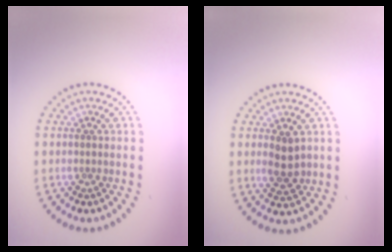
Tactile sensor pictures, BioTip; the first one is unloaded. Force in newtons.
{"total": 2.5, "press": 2.5, "slide": 0.4}